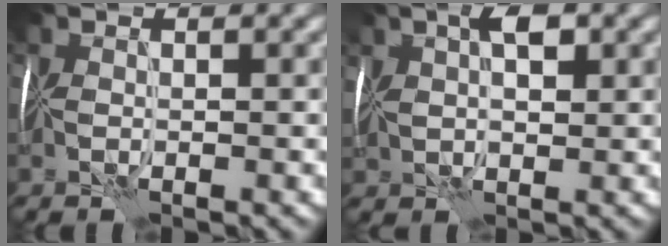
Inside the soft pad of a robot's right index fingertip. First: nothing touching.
{"total": 3.6, "force": [1.7, 1.8, 2.6], "torque": [-0.053, 0.017, 0.029]}